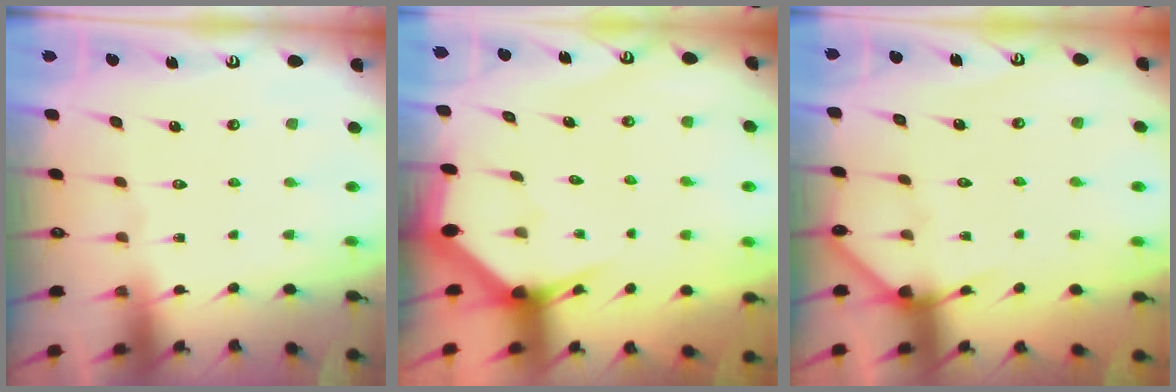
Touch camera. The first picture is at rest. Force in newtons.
{"total": 3.2, "press": 3.2, "slide": 0.0}
{"total": 4.5, "press": 4.5, "slide": 0.3}